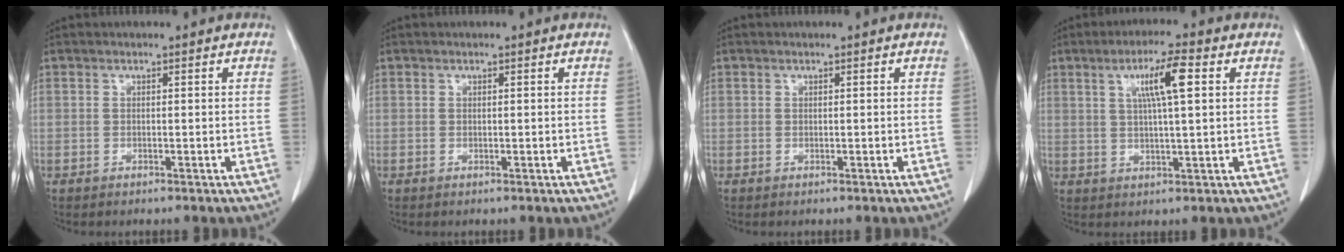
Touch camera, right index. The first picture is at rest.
{"total": 0.0}
{"total": 0.0}
{"total": 6.9, "force": [2.3, 0.3, 6.6], "torque": [-0.117, 0.006, 0.039]}